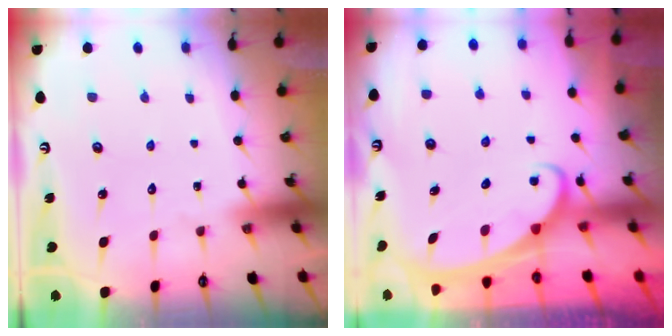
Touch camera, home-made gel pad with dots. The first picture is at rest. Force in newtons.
{"total": 2.1, "press": 2.1, "slide": 0.2}